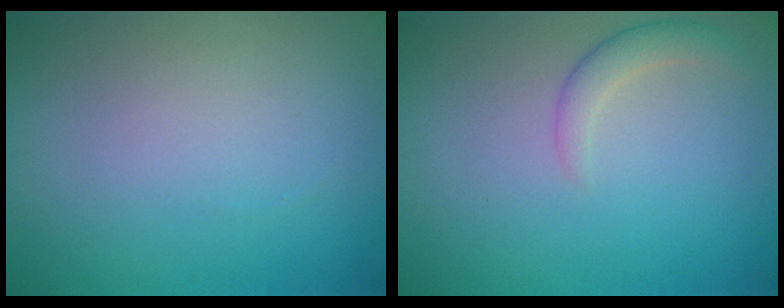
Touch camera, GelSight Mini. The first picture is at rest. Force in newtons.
{"total": 1.8, "press": 1.8, "slide": 0.0}